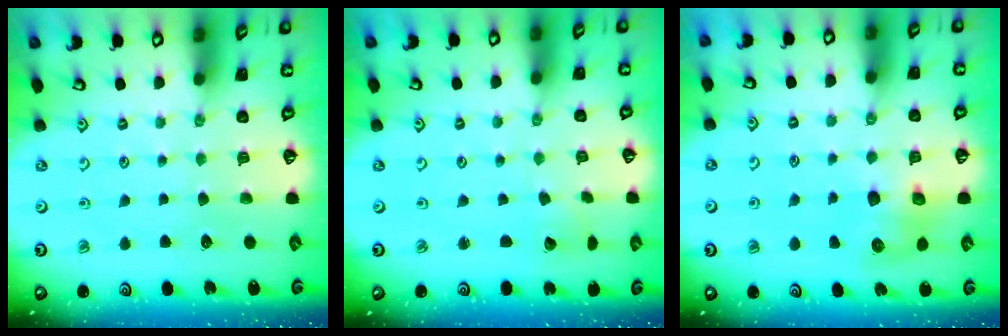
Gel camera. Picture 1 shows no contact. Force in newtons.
{"total": 2.5, "press": 2.5, "slide": 0.2}
{"total": 8.5, "press": 8.4, "slide": 1.0}